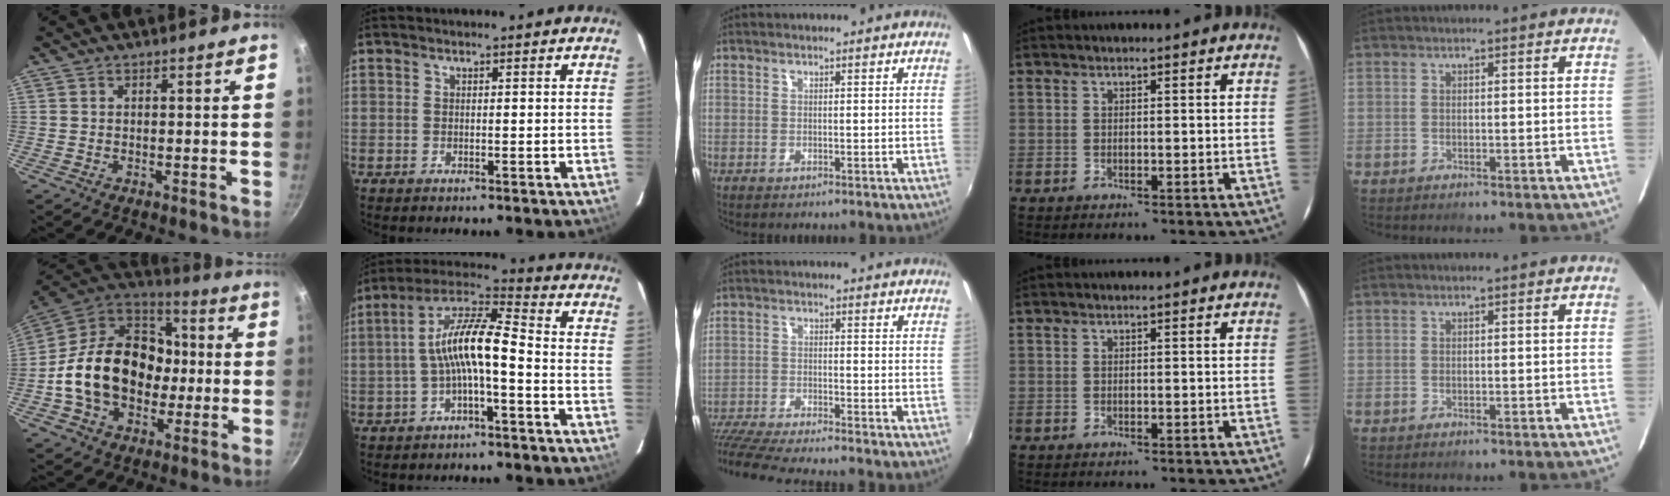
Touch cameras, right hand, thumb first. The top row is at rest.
{"thumb": {"total": 24.3, "force": [-2.0, 18.2, 15.9], "torque": [-0.247, 0.051, -0.034]}, "index": {"total": 10.3, "force": [-2.3, 2.3, 9.7], "torque": [-0.200, 0.022, -0.045]}, "middle": {"total": 11.5, "force": [-10.4, -0.2, 4.9], "torque": [-0.122, -0.032, -0.190]}}